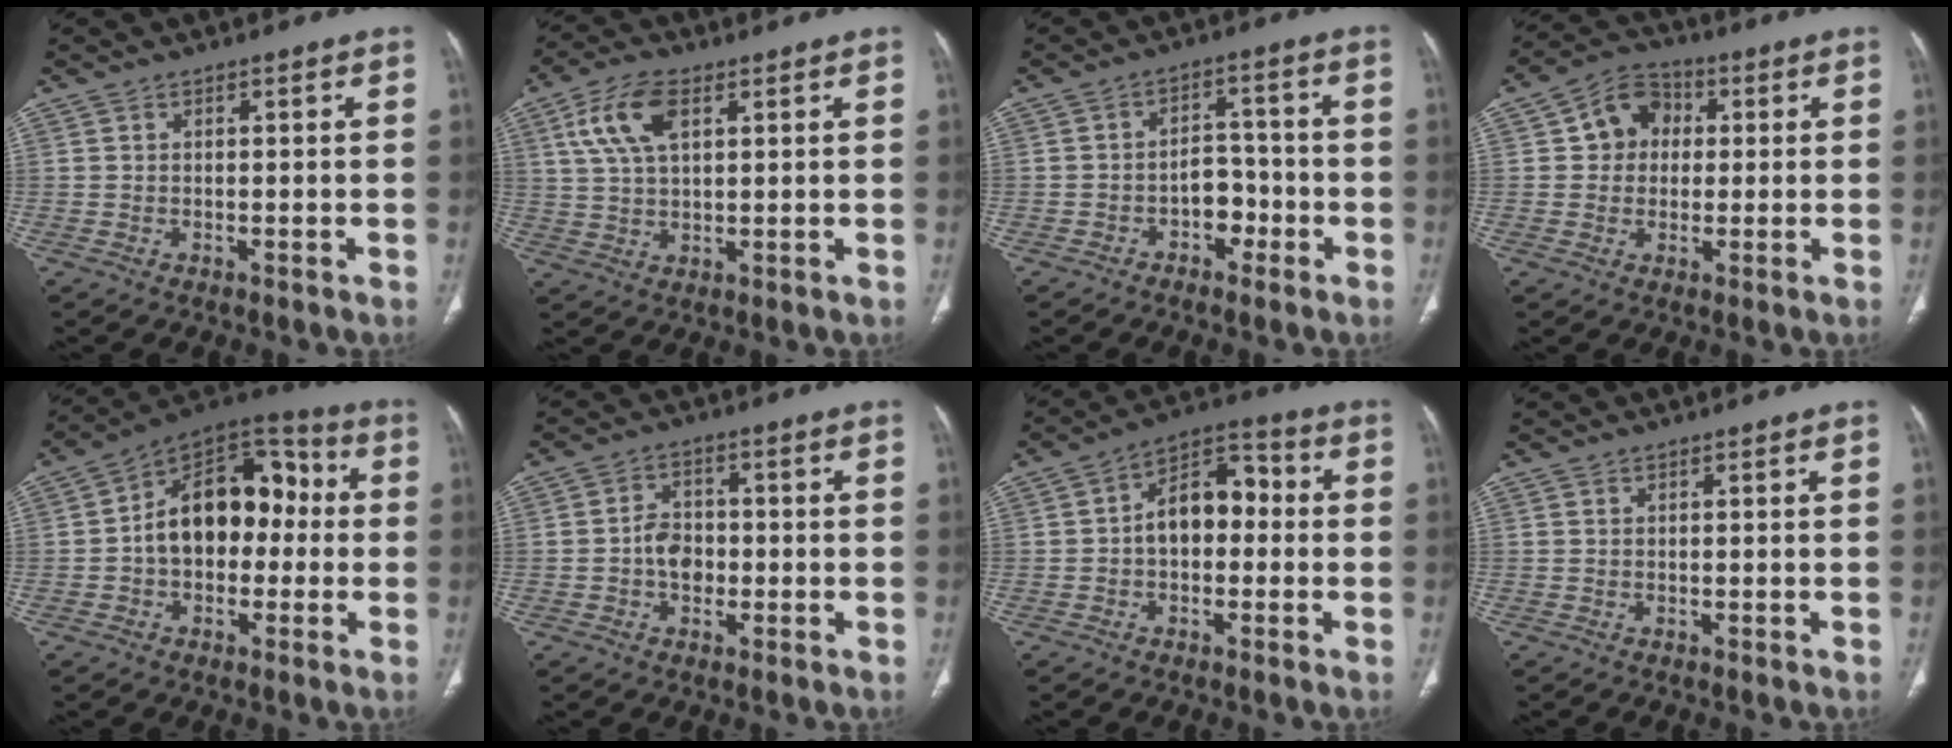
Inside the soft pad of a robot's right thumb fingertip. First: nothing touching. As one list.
[{"total": 9.5, "force": [3.8, 4.9, 7.2], "torque": [-0.144, 0.003, 0.074]}, {"total": 5.7, "force": [-2.5, 4.1, 3.1], "torque": [-0.014, 0.034, -0.044]}, {"total": 8.4, "force": [1.4, 7.3, 4.0], "torque": [-0.031, 0.012, 0.013]}, {"total": 16.9, "force": [-0.1, 11.4, 12.6], "torque": [-0.151, 0.052, -0.012]}, {"total": 5.3, "force": [-1.1, 4.1, 3.2], "torque": [-0.035, 0.016, -0.024]}, {"total": 10.3, "force": [-0.2, 6.7, 7.8], "torque": [-0.095, 0.038, -0.016]}, {"total": 0.0}]